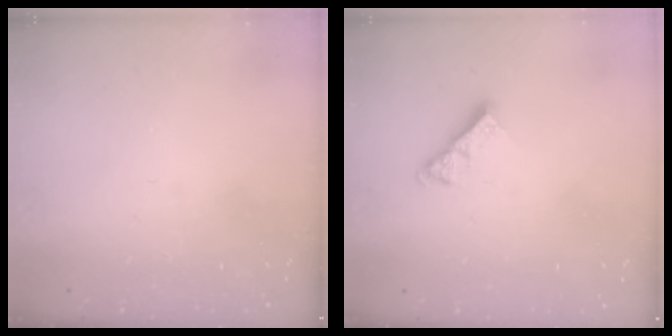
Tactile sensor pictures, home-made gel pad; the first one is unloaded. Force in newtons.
{"total": 6.0, "press": 6.0, "slide": 0.7}